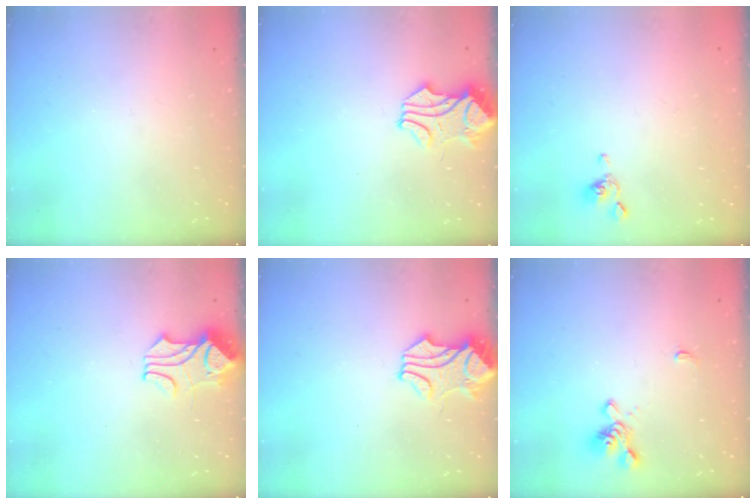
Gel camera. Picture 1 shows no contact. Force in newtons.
{"total": 1.6, "press": 1.4, "slide": 0.8}
{"total": 2.5, "press": 2.5, "slide": 0.2}
{"total": 1.7, "press": 1.3, "slide": 1.1}
{"total": 1.8, "press": 1.7, "slide": 0.5}
{"total": 1.2, "press": 0.2, "slide": 1.2}